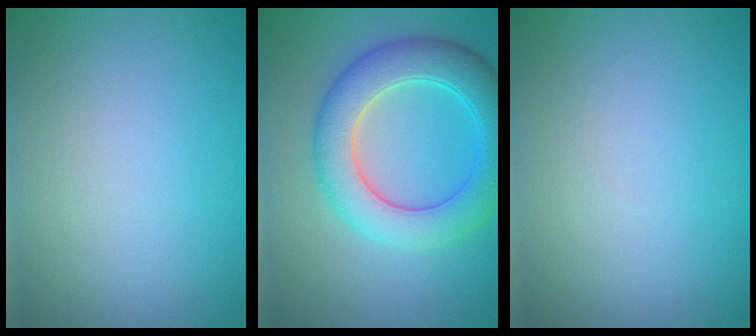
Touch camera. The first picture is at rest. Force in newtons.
{"total": 6.5, "press": 6.5, "slide": 0.3}
{"total": 0.0}